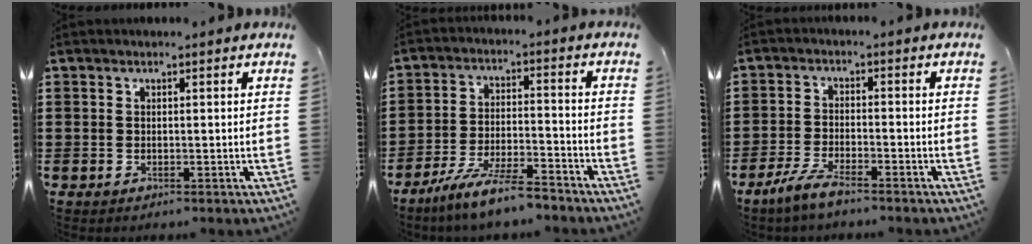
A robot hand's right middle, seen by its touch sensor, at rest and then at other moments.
{"total": 7.9, "force": [-7.0, 0.4, 3.6], "torque": [-0.078, 0.000, -0.135]}
{"total": 4.4, "force": [-3.6, 0.6, 2.4], "torque": [-0.061, -0.004, -0.073]}